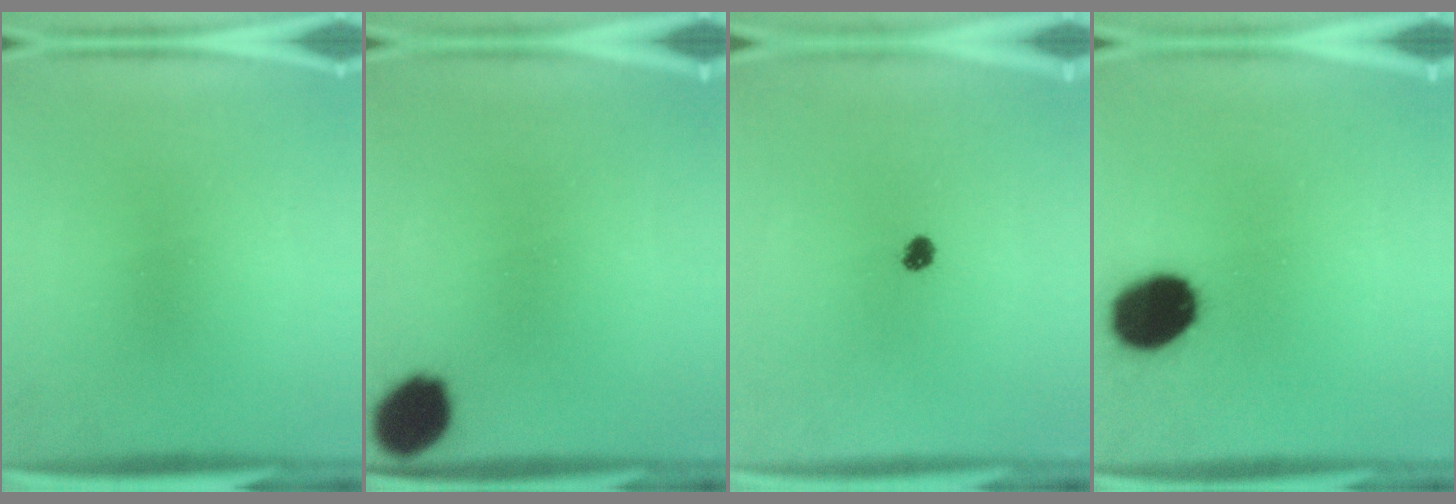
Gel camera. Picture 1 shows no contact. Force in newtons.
{"total": 9.7}
{"total": 1.9}
{"total": 15.0}